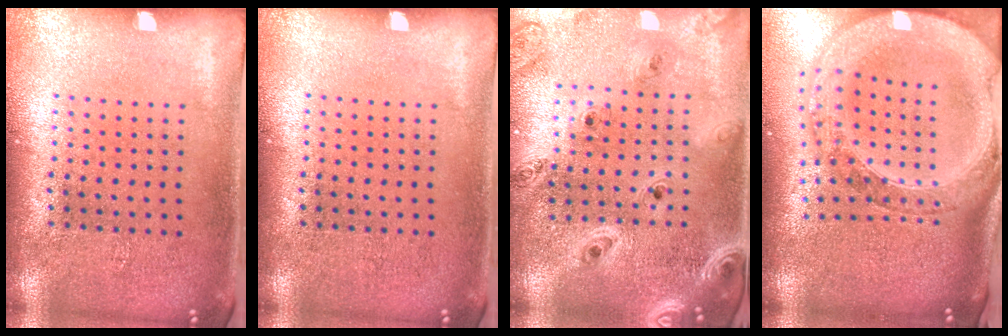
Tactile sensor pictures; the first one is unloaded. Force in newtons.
{"total": 0.0}
{"total": 1.6, "press": 1.6, "slide": 0.3}
{"total": 3.8, "press": 3.0, "slide": 2.4}